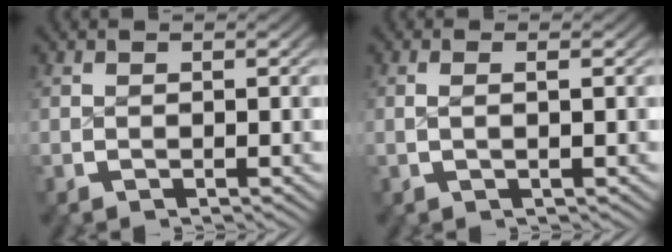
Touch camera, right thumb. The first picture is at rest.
{"total": 1.1, "force": [0.1, 0.0, 1.1], "torque": [-0.022, 0.001, 0.004]}